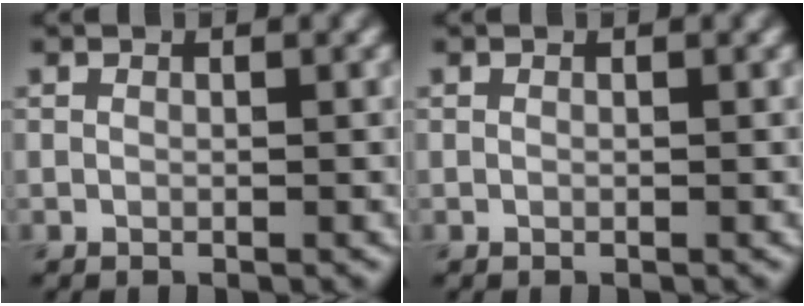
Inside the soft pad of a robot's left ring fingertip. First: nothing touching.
{"total": 0.0}